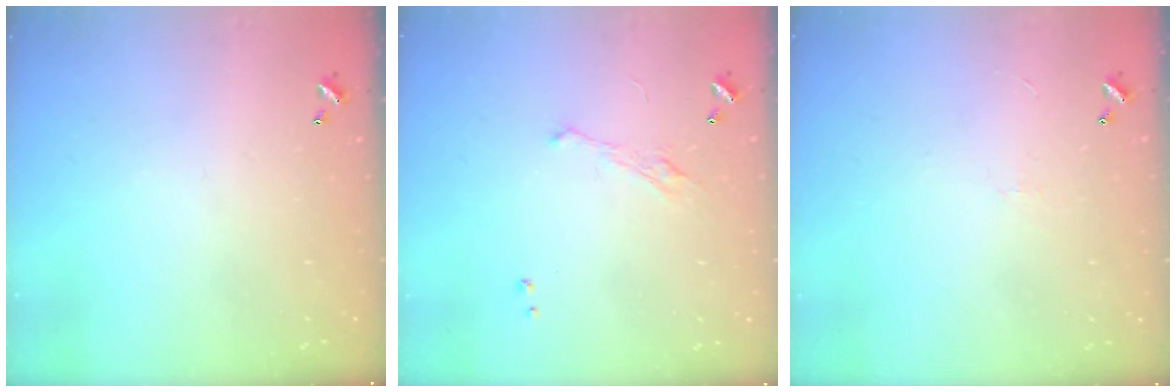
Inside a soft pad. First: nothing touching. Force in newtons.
{"total": 2.3, "press": 2.1, "slide": 0.8}
{"total": 0.7, "press": 0.3, "slide": 0.7}